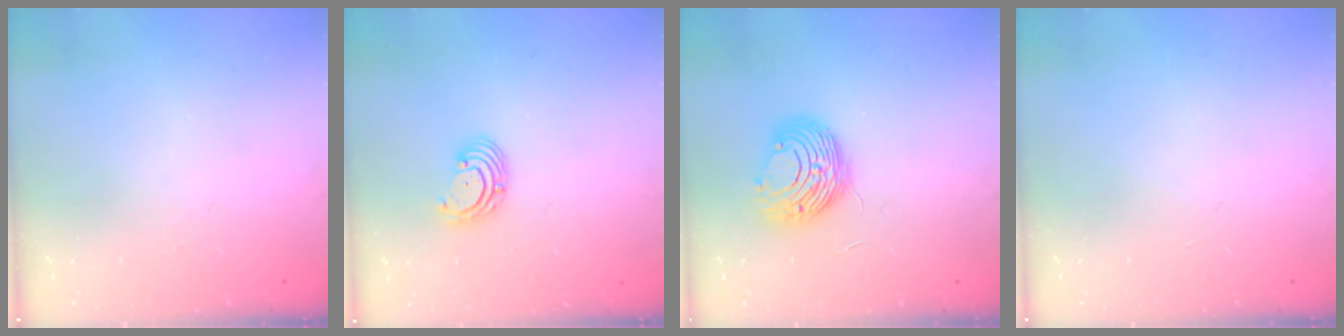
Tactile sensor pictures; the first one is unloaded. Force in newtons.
{"total": 2.8, "press": 2.8, "slide": 0.2}
{"total": 9.7, "press": 9.7, "slide": 0.1}
{"total": 0.0}